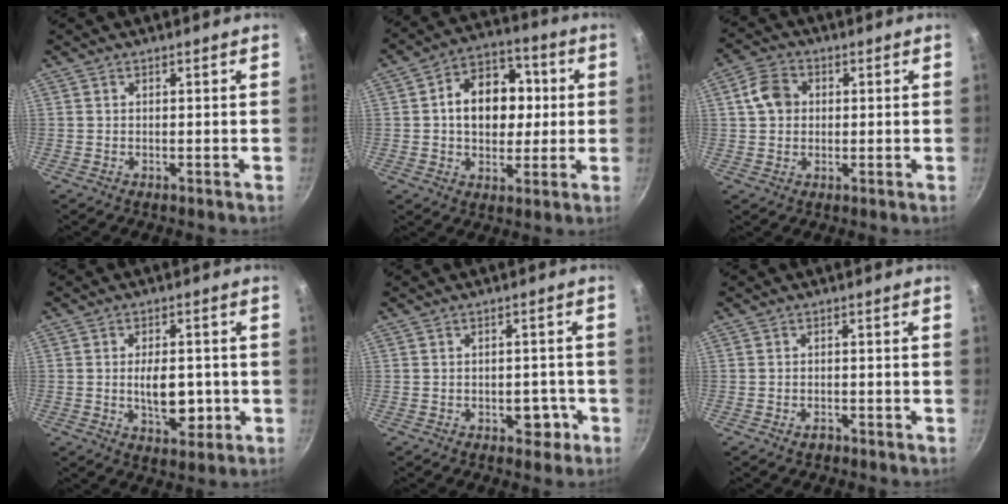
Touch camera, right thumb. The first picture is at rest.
{"total": 14.7, "force": [1.5, 11.0, 9.7], "torque": [-0.107, 0.023, 0.013]}
{"total": 6.2, "force": [0.9, 5.1, 3.5], "torque": [-0.049, 0.012, 0.007]}
{"total": 8.6, "force": [-1.1, 4.7, 7.1], "torque": [-0.081, -0.001, -0.013]}
{"total": 4.1, "force": [-1.7, 2.8, 2.5], "torque": [-0.006, 0.016, -0.016]}
{"total": 1.6, "force": [-1.0, 1.0, 0.7], "torque": [-0.010, 0.011, -0.015]}